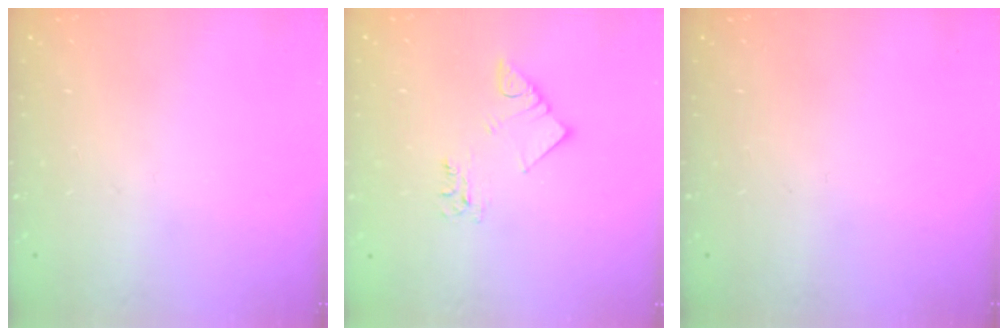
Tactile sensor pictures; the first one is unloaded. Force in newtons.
{"total": 3.4, "press": 3.4, "slide": 0.2}
{"total": 0.0}